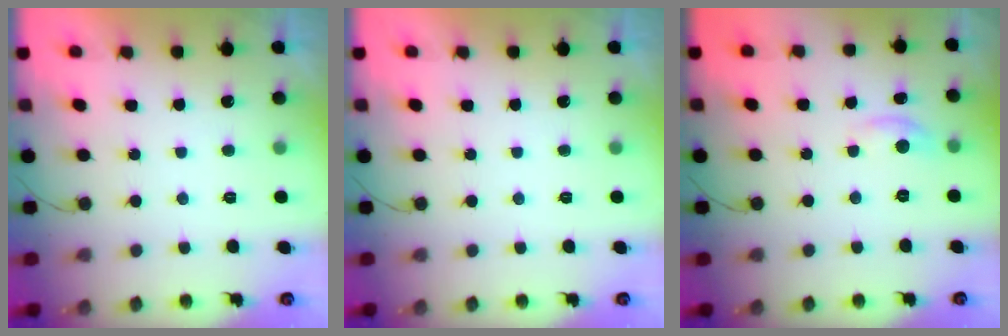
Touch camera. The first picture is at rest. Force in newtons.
{"total": 0.0}
{"total": 4.2, "press": 4.2, "slide": 0.1}